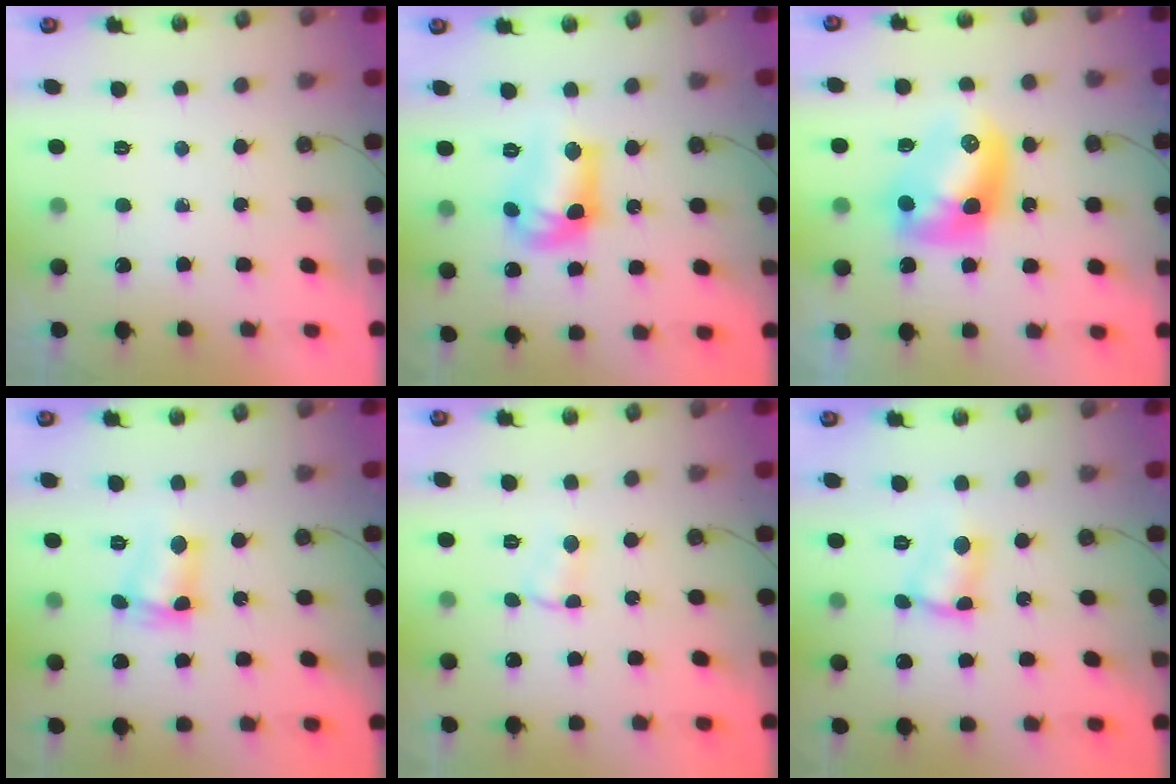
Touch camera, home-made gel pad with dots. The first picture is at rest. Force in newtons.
{"total": 13.3, "press": 12.7, "slide": 4.0}
{"total": 13.0, "press": 12.9, "slide": 1.0}
{"total": 6.5, "press": 6.1, "slide": 2.3}
{"total": 2.9, "press": 2.9, "slide": 0.5}
{"total": 4.8, "press": 4.8, "slide": 0.2}